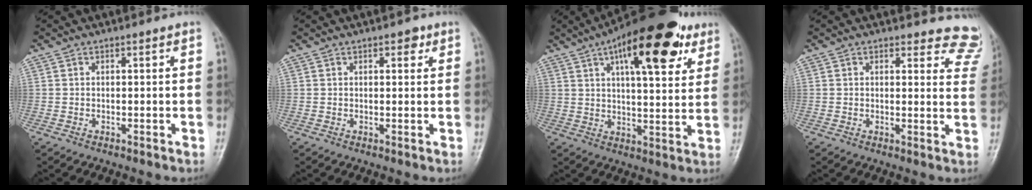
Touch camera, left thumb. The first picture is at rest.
{"total": 1.9, "force": [1.1, 1.0, 1.2], "torque": [-0.006, -0.002, 0.012]}
{"total": 20.9, "force": [10.5, 7.9, 16.3], "torque": [-0.215, -0.015, 0.152]}
{"total": 9.2, "force": [8.6, 3.2, 0.1], "torque": [0.062, -0.058, 0.056]}